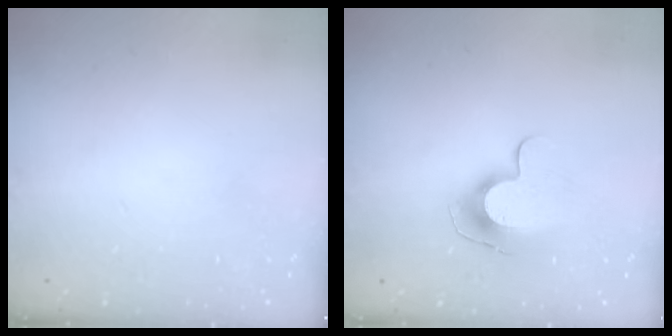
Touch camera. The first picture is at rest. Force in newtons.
{"total": 9.6, "press": 9.6, "slide": 0.1}